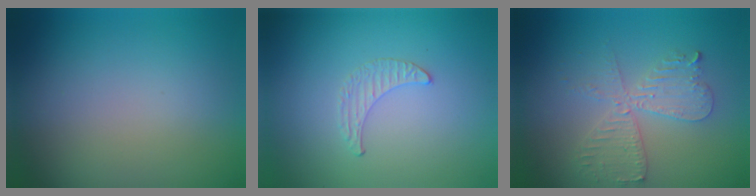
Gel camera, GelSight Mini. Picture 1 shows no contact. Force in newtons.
{"total": 0.5, "press": 0.5, "slide": 0.2}
{"total": 4.1, "press": 3.5, "slide": 2.2}